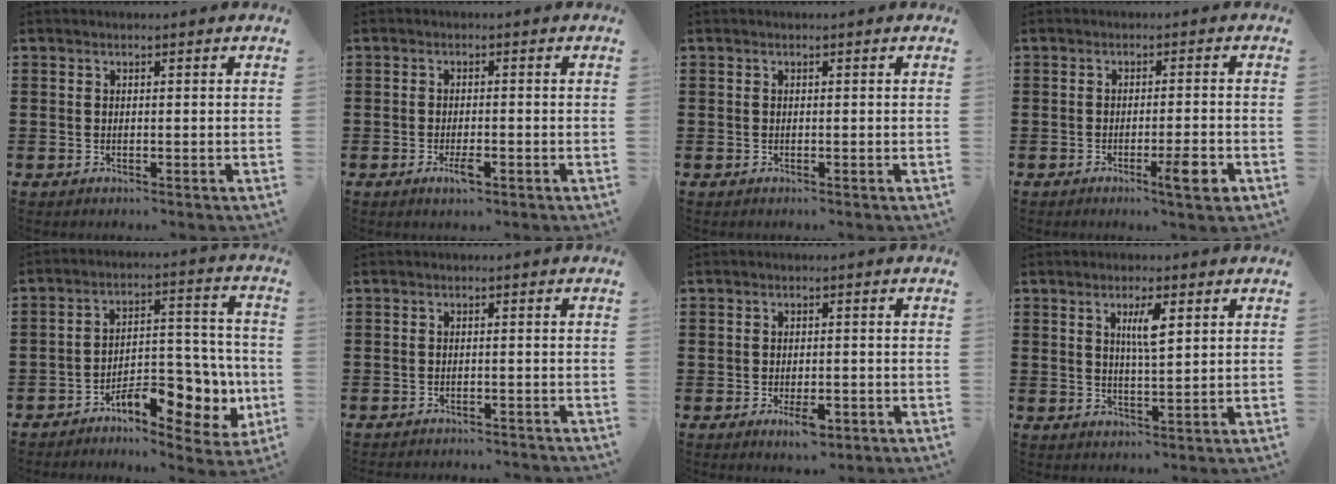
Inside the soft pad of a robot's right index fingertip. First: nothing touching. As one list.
[{"total": 2.8, "force": [-1.3, 0.8, 2.4], "torque": [-0.046, -0.002, -0.025]}, {"total": 0.0}, {"total": 4.9, "force": [-2.3, 0.1, 4.4], "torque": [-0.067, -0.012, -0.035]}, {"total": 9.8, "force": [-5.5, 4.6, 6.6], "torque": [-0.076, 0.014, -0.098]}, {"total": 1.3, "force": [-1.3, -0.1, 0.2], "torque": [-0.006, 0.002, -0.027]}, {"total": 3.6, "force": [-1.6, 1.6, 2.8], "torque": [-0.044, 0.005, -0.027]}, {"total": 4.0, "force": [1.5, 0.8, 3.7], "torque": [-0.069, 0.002, 0.021]}]